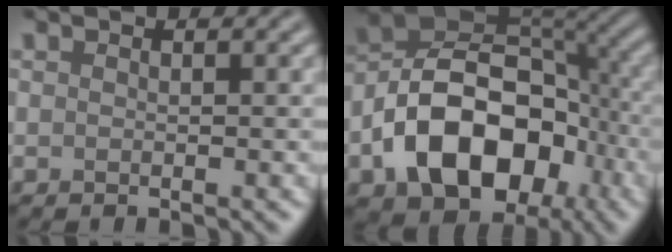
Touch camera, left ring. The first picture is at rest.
{"total": 12.4, "force": [-4.3, 8.4, 8.0], "torque": [-0.133, 0.002, -0.083]}